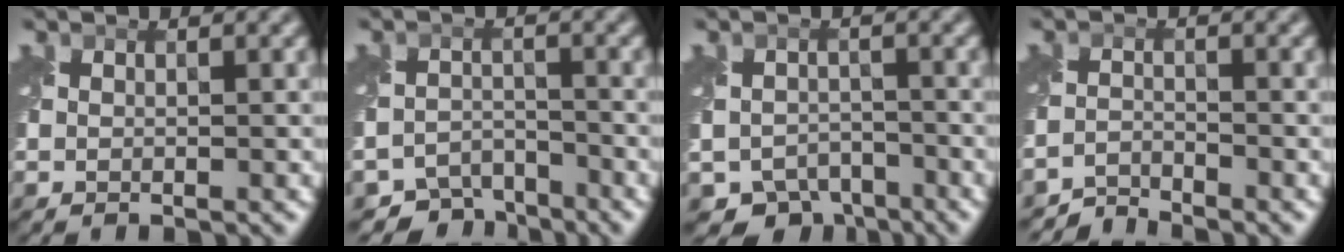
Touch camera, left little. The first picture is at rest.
{"total": 4.4, "force": [-3.9, 1.9, 0.5], "torque": [0.002, -0.011, -0.070]}
{"total": 4.9, "force": [-3.6, 3.1, 1.1], "torque": [-0.007, -0.014, -0.058]}
{"total": 2.4, "force": [-2.4, 0.0, -0.3], "torque": [0.007, -0.001, -0.054]}